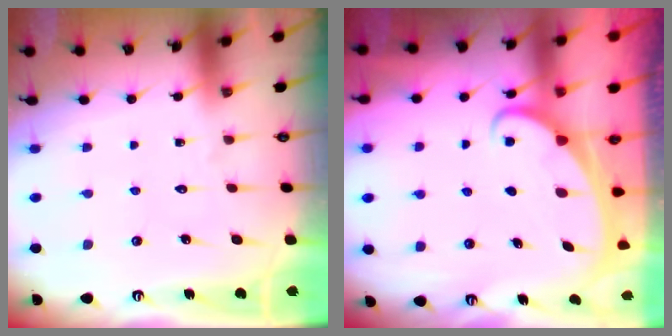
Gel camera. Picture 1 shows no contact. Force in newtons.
{"total": 2.4, "press": 2.4, "slide": 0.3}